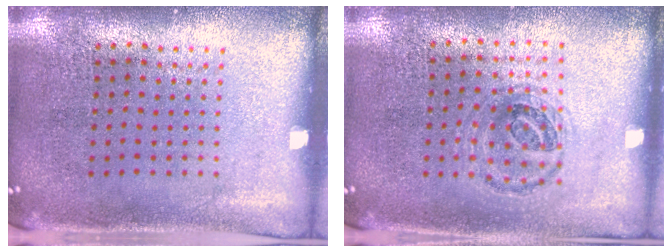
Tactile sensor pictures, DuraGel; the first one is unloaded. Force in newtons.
{"total": 1.0, "press": 0.9, "slide": 0.2}